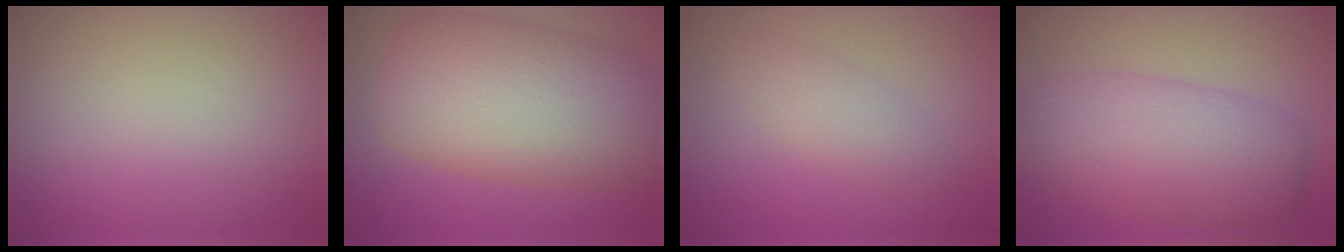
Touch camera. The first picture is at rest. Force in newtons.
{"total": 12.3, "press": 12.3, "slide": 0.4}
{"total": 2.3, "press": 2.3, "slide": 0.1}
{"total": 7.9, "press": 7.9, "slide": 0.1}